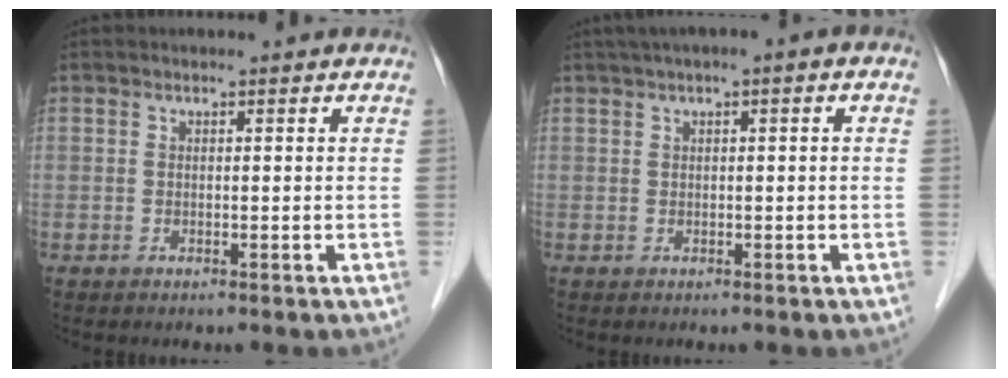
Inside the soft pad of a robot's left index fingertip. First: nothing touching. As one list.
[{"total": 3.8, "force": [1.5, 0.5, 3.5], "torque": [-0.058, 0.020, 0.021]}]